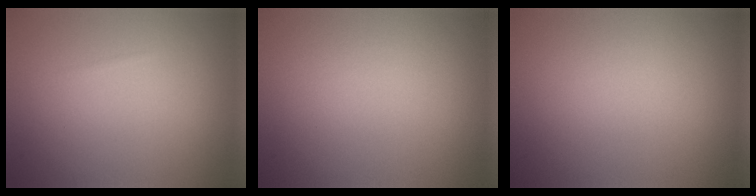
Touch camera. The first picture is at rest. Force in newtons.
{"total": 0.0}
{"total": 0.0}